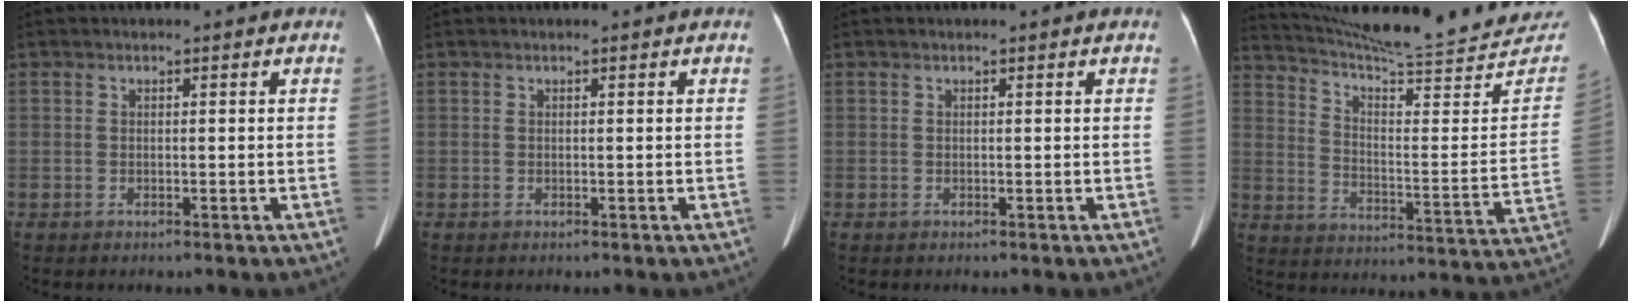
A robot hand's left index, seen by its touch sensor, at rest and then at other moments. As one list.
[{"total": 0.0}, {"total": 0.0}, {"total": 27.5, "force": [26.0, 1.4, 9.0], "torque": [-0.143, -0.103, 0.344]}]